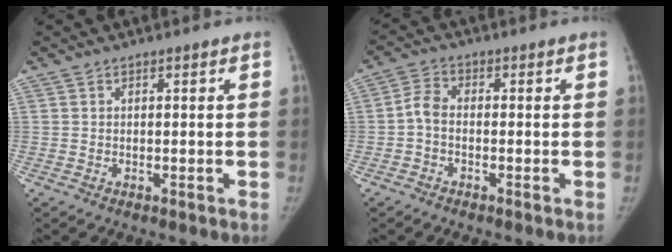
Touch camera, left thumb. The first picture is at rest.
{"total": 3.8, "force": [-1.0, 2.3, 2.8], "torque": [-0.053, 0.015, -0.031]}